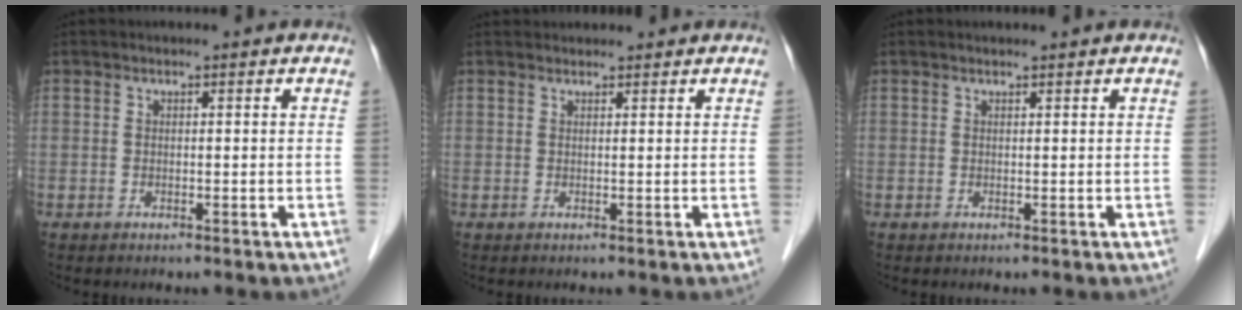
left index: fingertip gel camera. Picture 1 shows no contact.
{"total": 2.6, "force": [2.6, 0.6, 0.2], "torque": [-0.005, 0.027, 0.040]}
{"total": 0.8, "force": [0.8, -0.1, 0.2], "torque": [-0.006, 0.002, 0.015]}